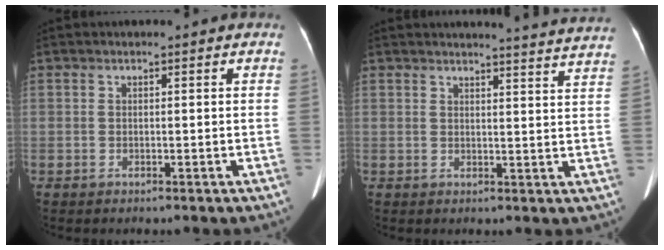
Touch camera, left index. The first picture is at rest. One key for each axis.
{"total": 11.4, "fx": 11.1, "fy": -1.3, "fz": 2.1, "tx": -0.022, "ty": -0.061, "tz": 0.105}